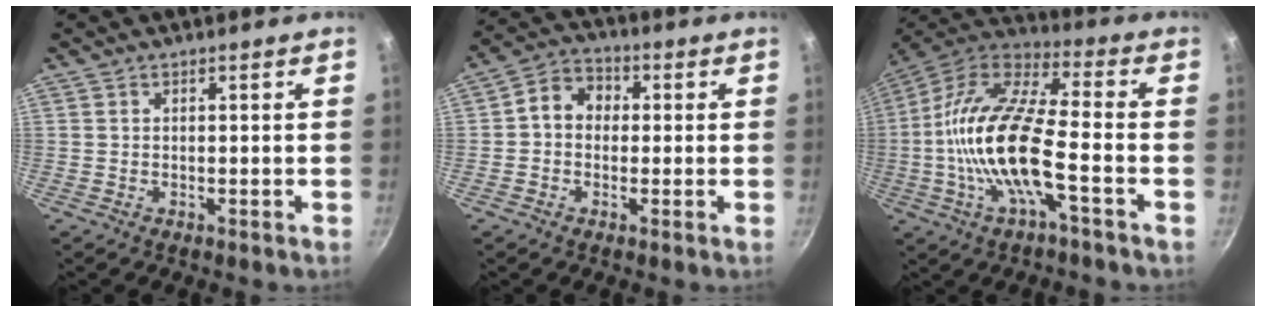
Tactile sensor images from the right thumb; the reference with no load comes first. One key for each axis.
{"total": 6.9, "fx": 0.4, "fy": 5.7, "fz": 3.8, "tx": -0.035, "ty": 0.019, "tz": -0.014}
{"total": 18.9, "fx": -4.0, "fy": 6.2, "fz": 17.3, "tx": -0.334, "ty": 0.041, "tz": -0.095}